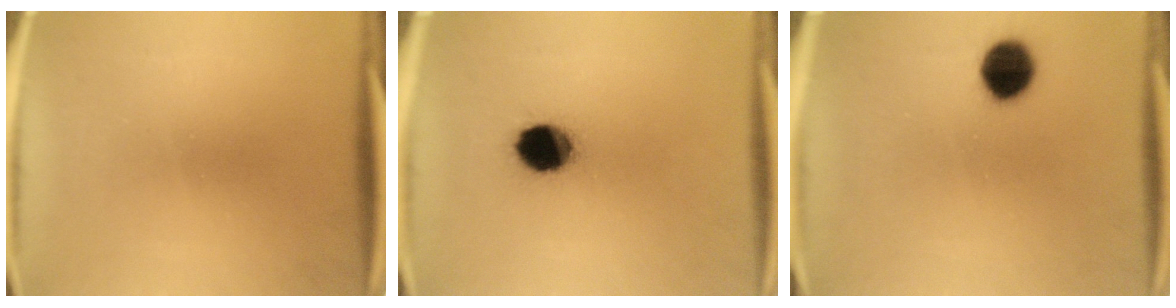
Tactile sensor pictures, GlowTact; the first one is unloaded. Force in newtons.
{"total": 10.8}
{"total": 8.8}